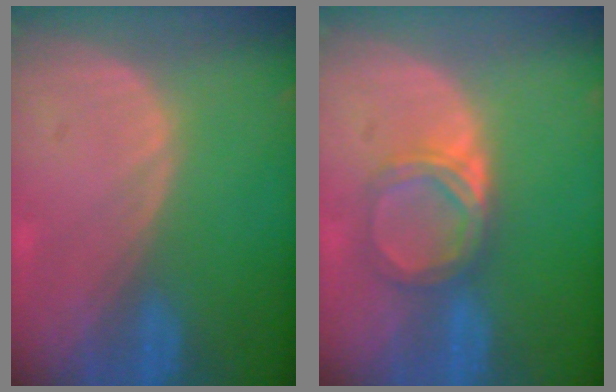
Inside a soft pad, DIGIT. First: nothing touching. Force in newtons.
{"total": 5.3, "press": 4.7, "slide": 2.4}